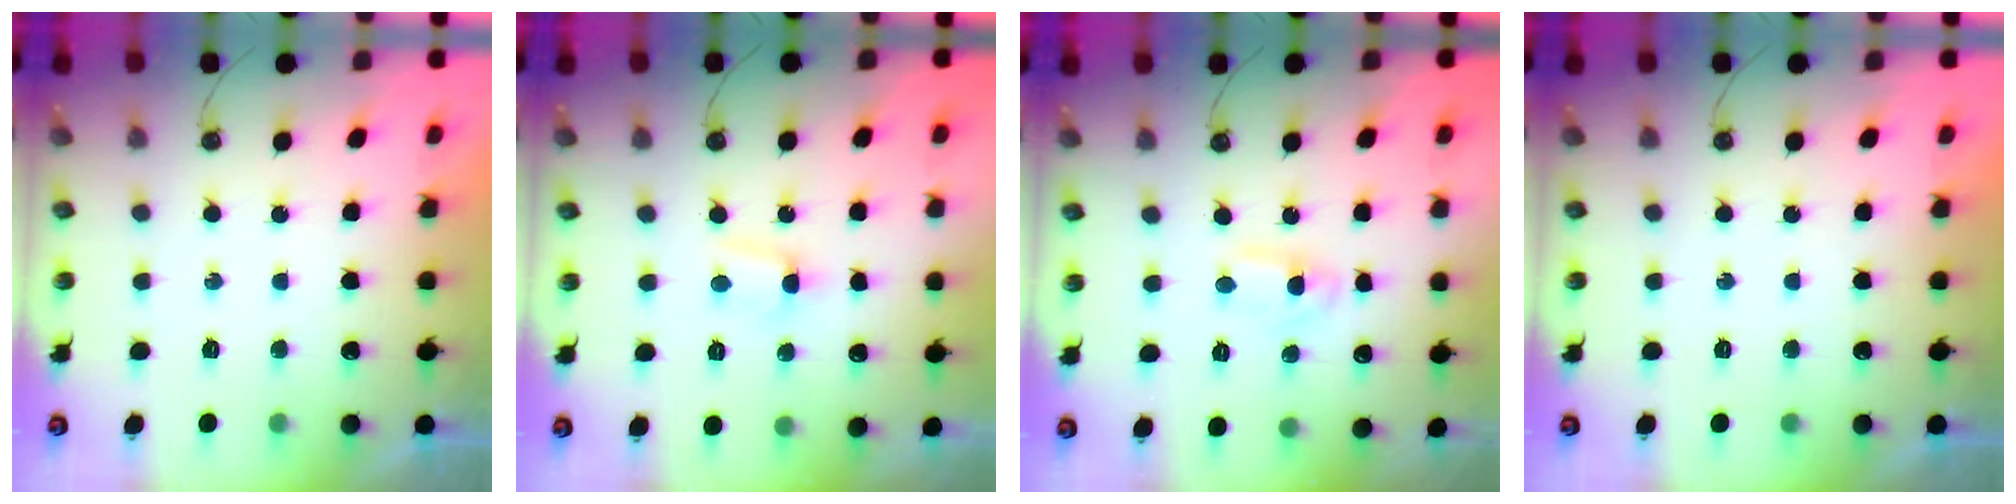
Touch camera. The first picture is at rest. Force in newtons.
{"total": 3.4, "press": 3.4, "slide": 0.3}
{"total": 2.8, "press": 2.8, "slide": 0.3}
{"total": 0.0}